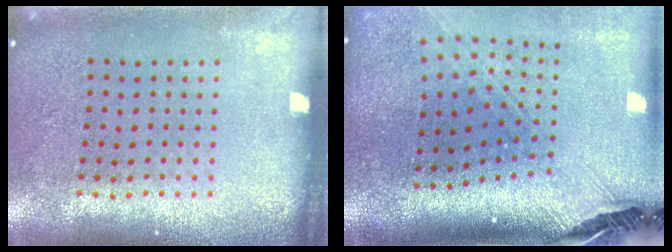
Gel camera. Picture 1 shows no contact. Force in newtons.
{"total": 3.0, "press": 2.1, "slide": 2.0}